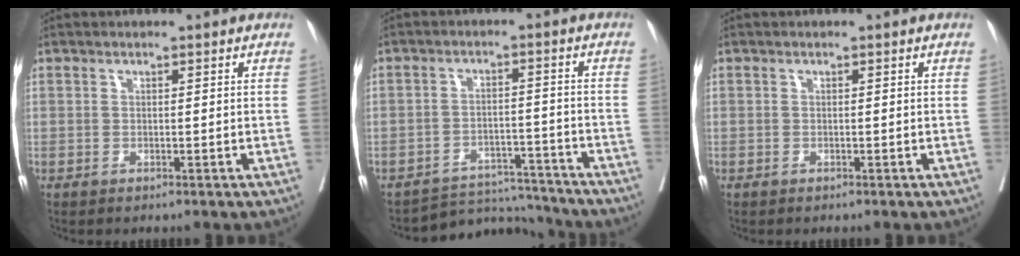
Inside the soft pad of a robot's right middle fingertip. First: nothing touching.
{"total": 6.9, "force": [-6.6, 1.0, -1.6], "torque": [0.028, 0.026, -0.098]}
{"total": 0.0}